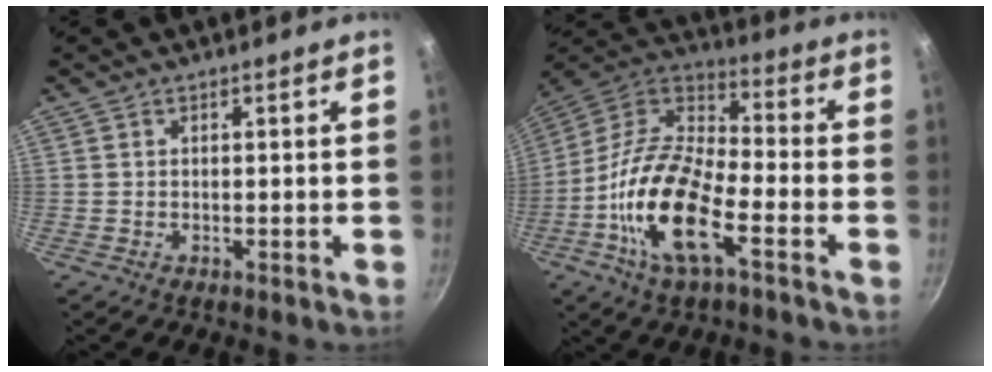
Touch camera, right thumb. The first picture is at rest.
{"total": 18.8, "force": [-6.9, 7.8, 15.6], "torque": [-0.297, 0.042, -0.153]}